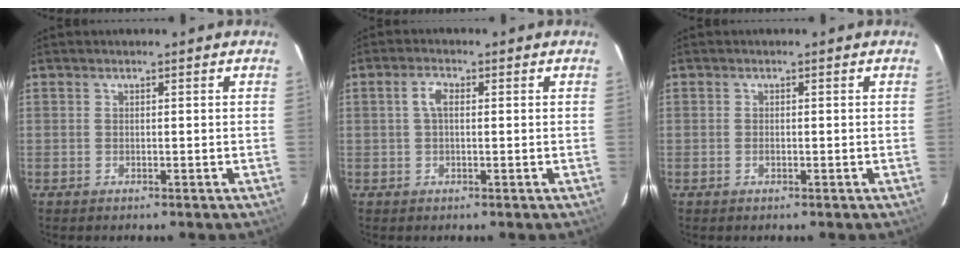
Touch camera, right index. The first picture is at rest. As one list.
[{"total": 2.7, "force": [0.3, 1.3, 2.3], "torque": [-0.049, 0.009, 0.006]}, {"total": 0.8, "force": [-0.3, 0.4, 0.6], "torque": [-0.010, 0.001, -0.006]}]